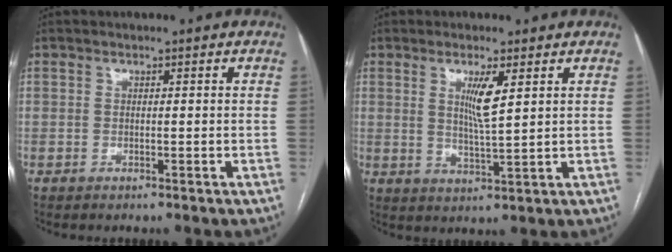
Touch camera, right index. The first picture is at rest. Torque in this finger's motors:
{"motor_torque": [0.38, 0.30, 0.19, 0.08]}